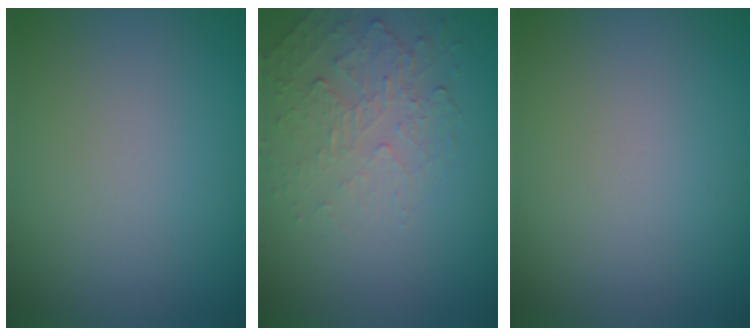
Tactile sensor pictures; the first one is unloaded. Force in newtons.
{"total": 2.2, "press": 1.1, "slide": 1.9}
{"total": 0.0}